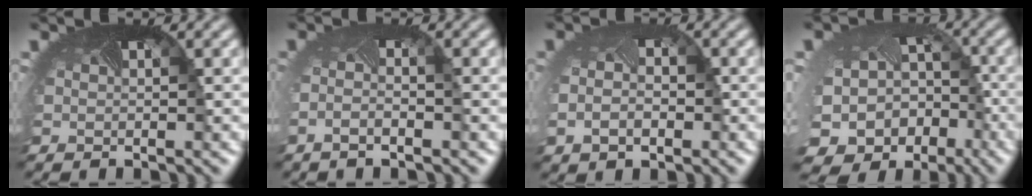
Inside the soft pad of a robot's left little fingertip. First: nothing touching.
{"total": 1.5, "force": [-1.0, 0.0, 1.1], "torque": [-0.031, -0.011, -0.023]}
{"total": 2.6, "force": [-0.6, 1.9, 1.7], "torque": [-0.049, -0.014, -0.009]}
{"total": 16.9, "force": [-8.8, 13.1, 6.1], "torque": [-0.132, -0.077, -0.108]}